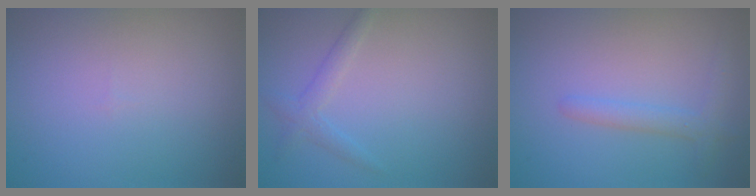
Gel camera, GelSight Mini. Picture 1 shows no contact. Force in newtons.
{"total": 1.6, "press": 1.6, "slide": 0.1}
{"total": 1.9, "press": 1.9, "slide": 0.1}